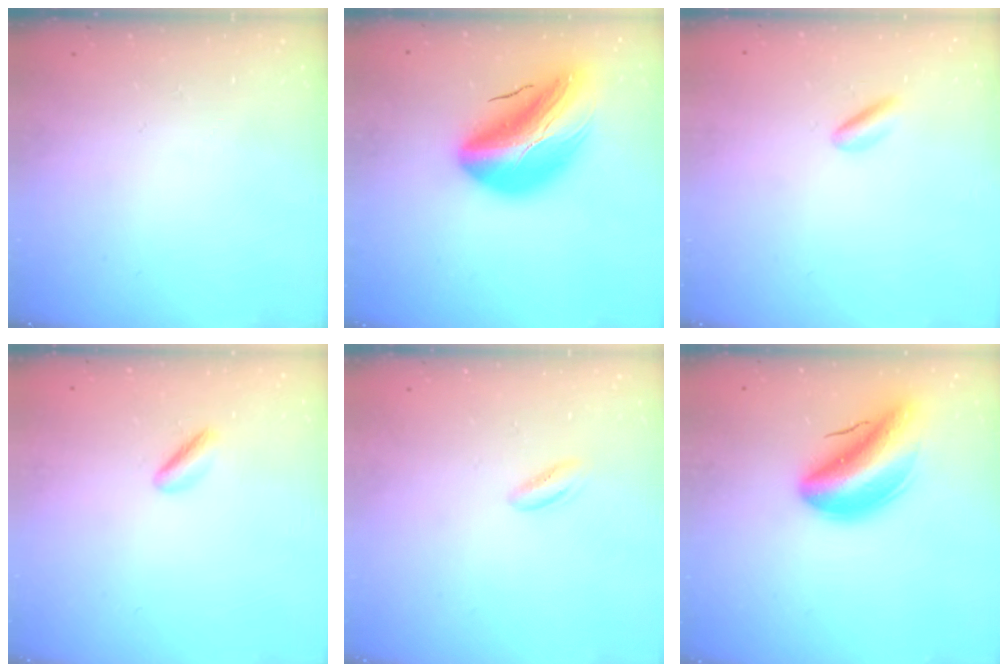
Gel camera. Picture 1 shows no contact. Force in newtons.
{"total": 21.8, "press": 21.0, "slide": 5.8}
{"total": 2.4, "press": 2.2, "slide": 0.8}
{"total": 1.7, "press": 1.6, "slide": 0.7}
{"total": 1.4, "press": 1.3, "slide": 0.5}
{"total": 10.5, "press": 10.0, "slide": 3.4}